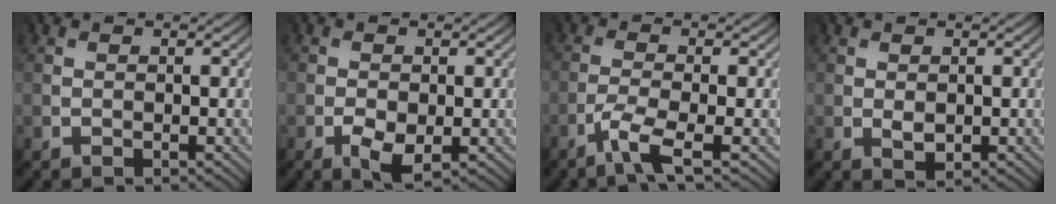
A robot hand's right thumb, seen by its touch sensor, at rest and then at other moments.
{"total": 2.7, "force": [-1.1, 1.3, 2.1], "torque": [-0.043, -0.008, -0.016]}
{"total": 3.6, "force": [-2.6, 0.0, 2.6], "torque": [-0.059, -0.004, -0.061]}
{"total": 1.4, "force": [0.0, 1.0, 1.0], "torque": [-0.017, -0.004, 0.005]}